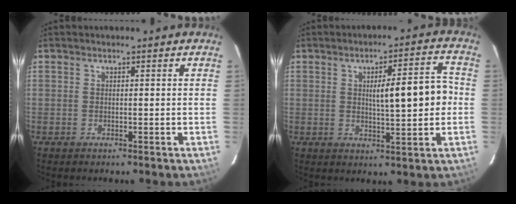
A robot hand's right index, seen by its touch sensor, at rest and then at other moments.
{"total": 9.2, "force": [0.3, 1.6, 9.1], "torque": [-0.127, 0.019, 0.009]}